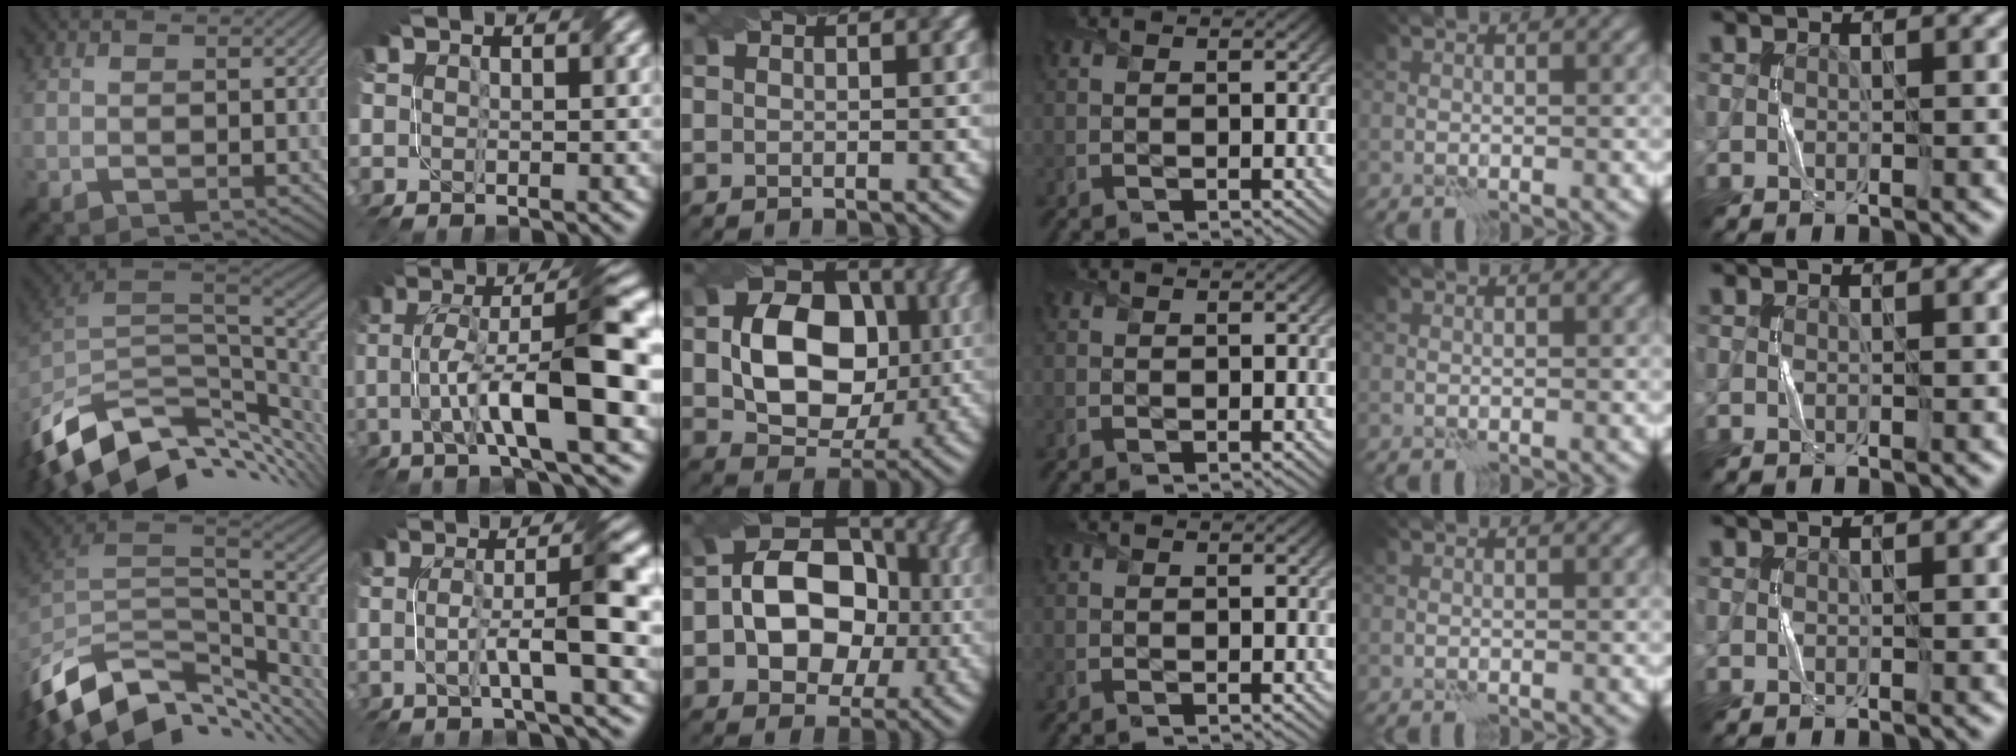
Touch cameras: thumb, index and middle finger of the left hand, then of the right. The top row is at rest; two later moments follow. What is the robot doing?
{"motion": "twist", "object": "screw"}